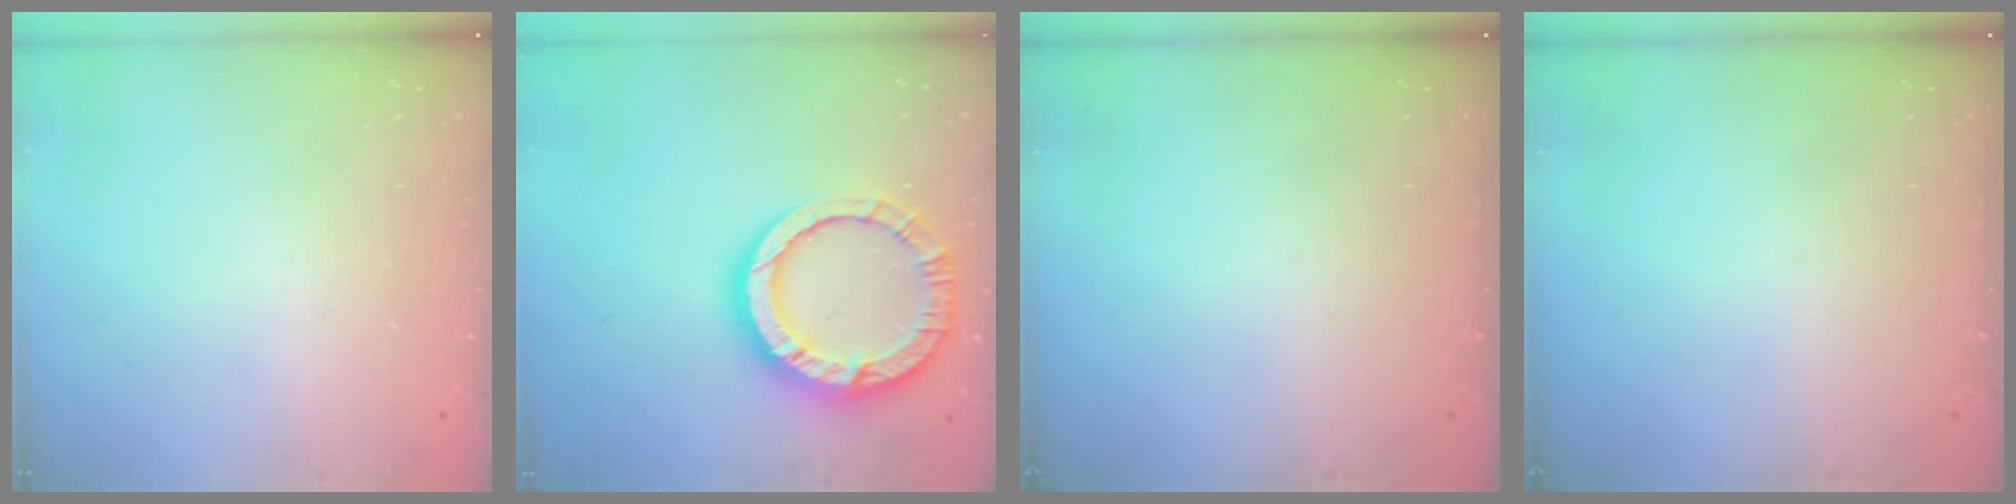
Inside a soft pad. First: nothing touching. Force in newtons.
{"total": 15.1, "press": 15.0, "slide": 1.5}
{"total": 0.0}
{"total": 0.0}